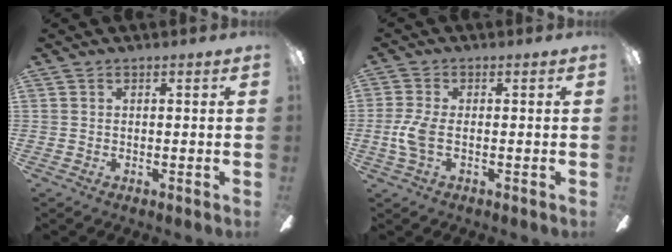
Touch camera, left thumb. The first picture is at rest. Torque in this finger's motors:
{"motor_torque": [-0.07, 0.11, 0.05, -0.03, 0.02]}